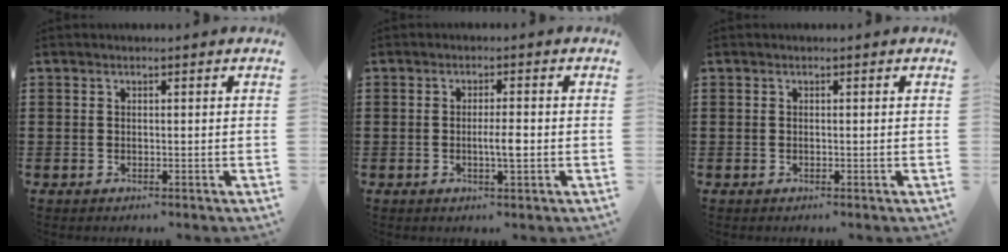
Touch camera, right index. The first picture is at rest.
{"total": 3.3, "force": [-0.6, 0.4, 3.2], "torque": [-0.063, -0.004, -0.014]}
{"total": 0.0}